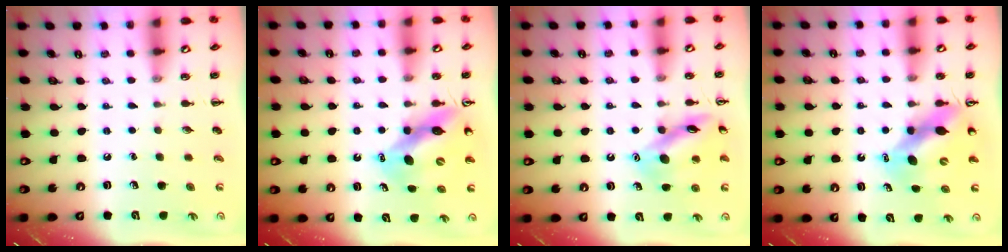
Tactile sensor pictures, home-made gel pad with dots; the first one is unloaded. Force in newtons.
{"total": 10.2, "press": 9.8, "slide": 3.0}
{"total": 14.1, "press": 14.1, "slide": 1.2}
{"total": 10.7, "press": 10.2, "slide": 3.1}